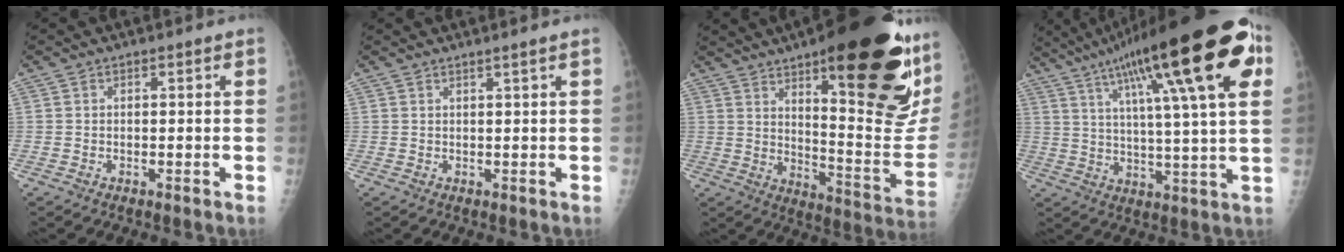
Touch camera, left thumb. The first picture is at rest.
{"total": 1.2, "force": [0.8, -0.5, 0.7], "torque": [-0.025, -0.011, 0.019]}
{"total": 33.3, "force": [16.3, 9.0, 27.7], "torque": [-0.281, -0.051, 0.246]}
{"total": 28.1, "force": [12.7, 5.2, 24.5], "torque": [-0.375, -0.002, 0.195]}